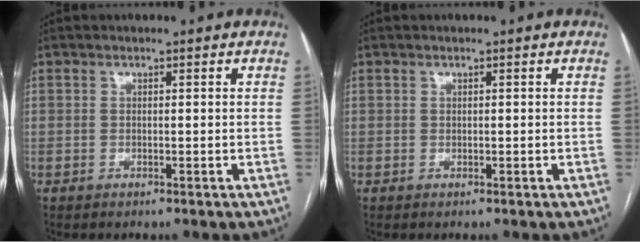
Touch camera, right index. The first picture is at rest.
{"total": 0.0}